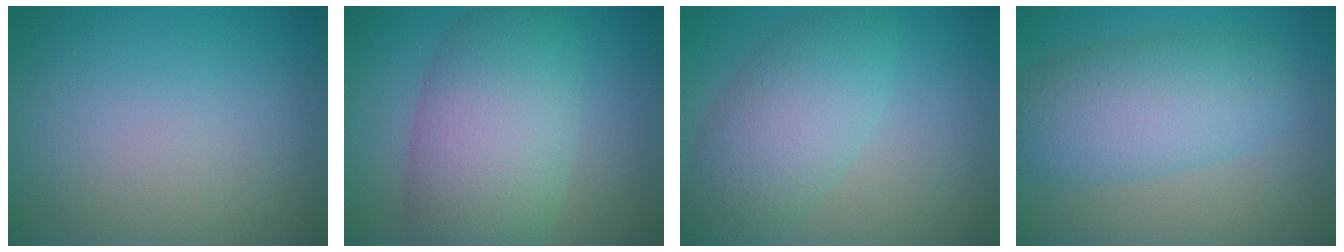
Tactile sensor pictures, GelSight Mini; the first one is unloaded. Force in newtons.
{"total": 8.6, "press": 8.6, "slide": 0.3}
{"total": 5.8, "press": 5.8, "slide": 0.3}
{"total": 6.3, "press": 6.3, "slide": 0.5}